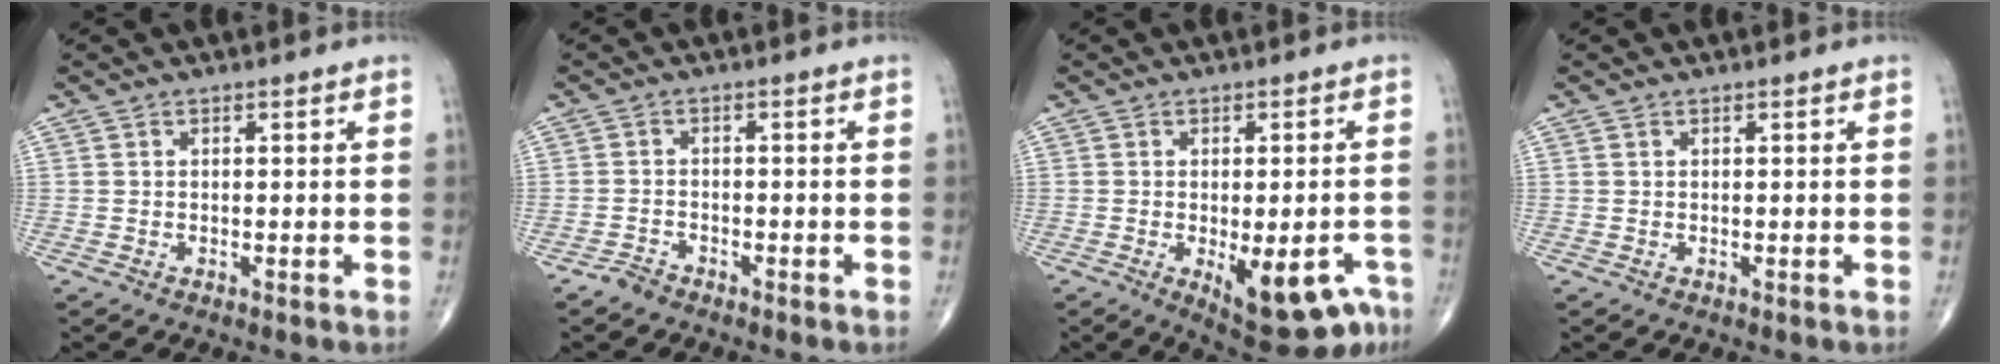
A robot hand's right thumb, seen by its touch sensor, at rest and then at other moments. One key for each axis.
{"total": 2.0, "fx": -1.7, "fy": 0.9, "fz": 0.3, "tx": -0.011, "ty": 0.005, "tz": -0.033}
{"total": 12.8, "fx": -5.5, "fy": 5.4, "fz": 10.2, "tx": -0.111, "ty": 0.009, "tz": -0.062}
{"total": 0.0}